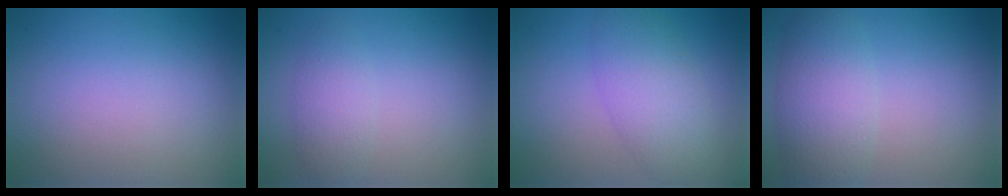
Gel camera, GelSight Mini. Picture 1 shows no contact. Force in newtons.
{"total": 2.2, "press": 2.2, "slide": 0.1}
{"total": 4.5, "press": 4.5, "slide": 0.2}
{"total": 4.6, "press": 4.6, "slide": 0.3}